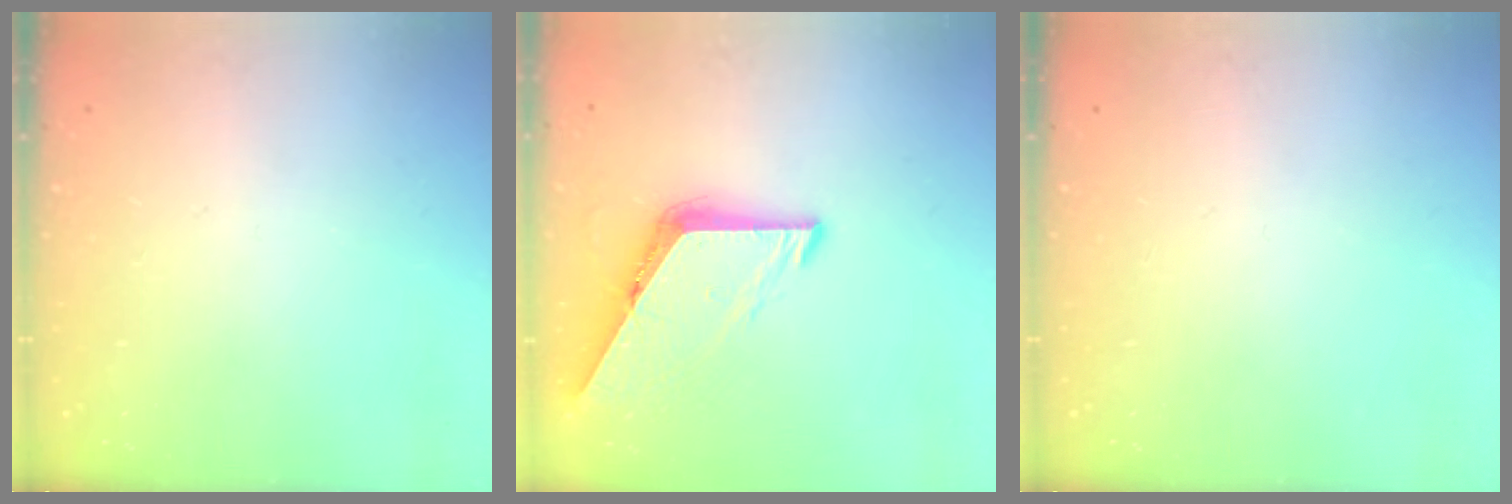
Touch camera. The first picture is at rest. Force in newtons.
{"total": 7.0, "press": 7.0, "slide": 0.5}
{"total": 0.0}